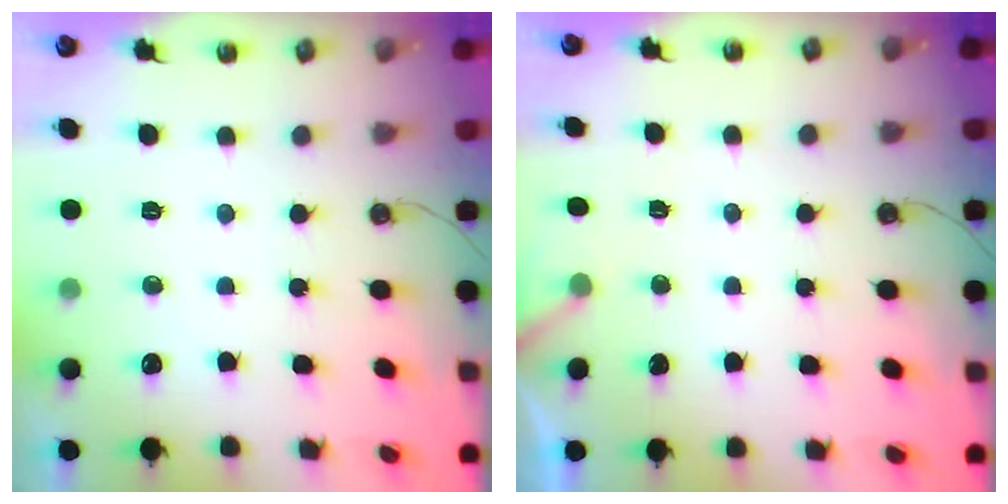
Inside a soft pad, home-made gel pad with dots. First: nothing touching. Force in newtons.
{"total": 2.3, "press": 2.3, "slide": 0.1}